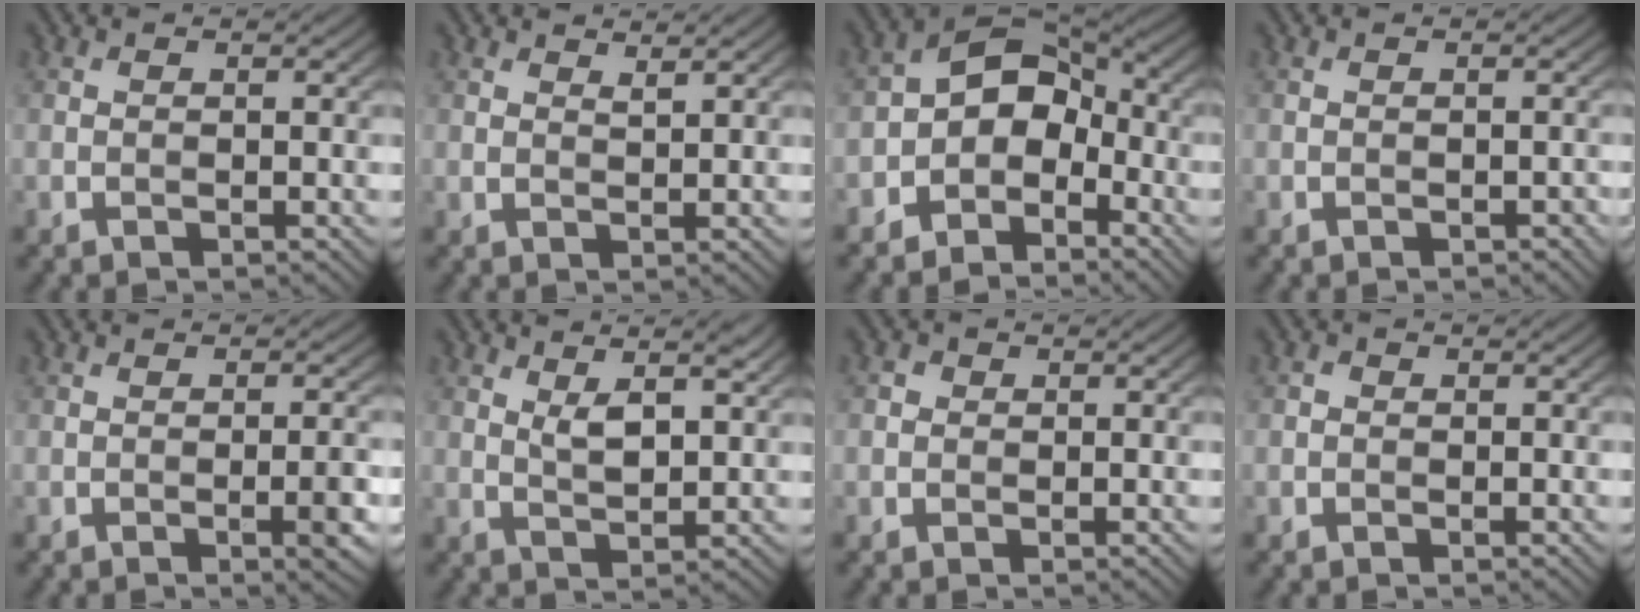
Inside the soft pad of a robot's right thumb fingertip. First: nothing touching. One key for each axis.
{"total": 1.4, "fx": 1.2, "fy": 0.2, "fz": 0.6, "tx": -0.017, "ty": -0.002, "tz": 0.023}
{"total": 7.6, "fx": -3.1, "fy": 5.2, "fz": 4.5, "tx": -0.070, "ty": 0.002, "tz": -0.071}
{"total": 0.5, "fx": -0.3, "fy": 0.2, "fz": 0.3, "tx": -0.003, "ty": -0.002, "tz": -0.003}
{"total": 2.7, "fx": -0.8, "fy": 0.3, "fz": 2.5, "tx": -0.039, "ty": 0.004, "tz": -0.013}
{"total": 4.3, "fx": 2.2, "fy": 1.5, "fz": 3.3, "tx": -0.072, "ty": -0.006, "tz": 0.043}
{"total": 1.2, "fx": 0.1, "fy": 1.2, "fz": 0.3, "tx": -0.002, "ty": -0.002, "tz": -0.003}
{"total": 0.6, "fx": -0.1, "fy": 0.6, "fz": 0.1, "tx": 0.001, "ty": -0.004, "tz": -0.005}